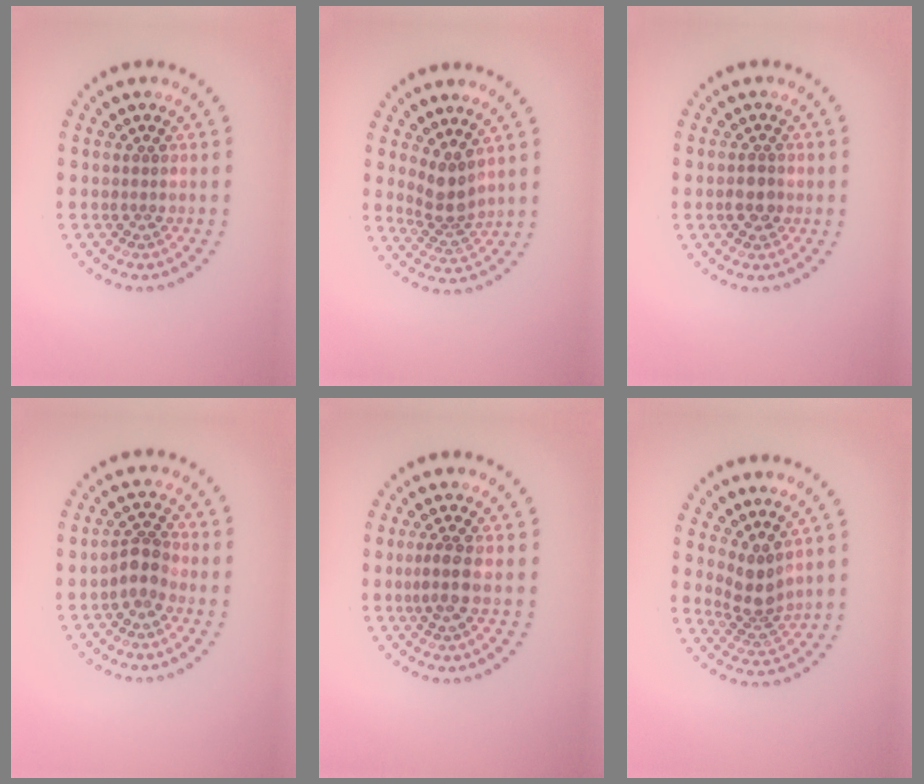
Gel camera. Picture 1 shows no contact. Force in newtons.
{"total": 2.8, "press": 2.2, "slide": 1.8}
{"total": 1.9, "press": 1.8, "slide": 0.5}
{"total": 2.2, "press": 1.8, "slide": 1.3}
{"total": 2.0, "press": 1.7, "slide": 1.1}
{"total": 2.9, "press": 2.2, "slide": 1.9}